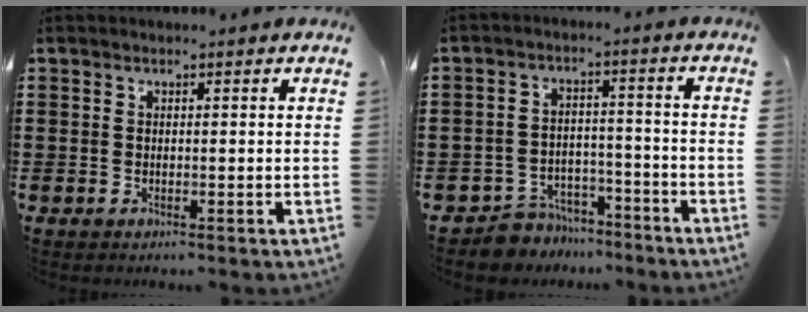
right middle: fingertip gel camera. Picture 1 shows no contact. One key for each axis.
{"total": 5.8, "fx": -5.6, "fy": 1.5, "fz": 0.1, "tx": -0.010, "ty": 0.017, "tz": -0.115}